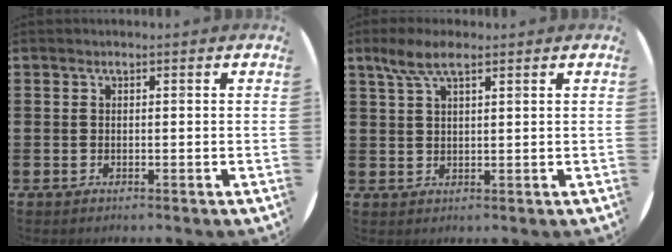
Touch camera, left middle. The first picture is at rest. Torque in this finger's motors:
{"motor_torque": [0.77, -0.67, 0.11, 0.06]}